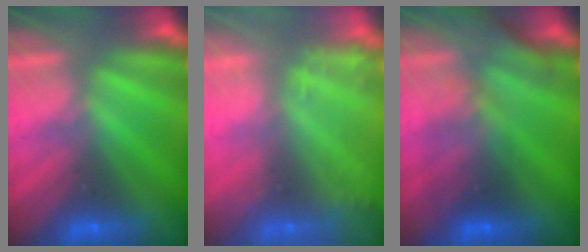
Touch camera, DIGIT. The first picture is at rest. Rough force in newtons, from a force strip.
{"total": 1.8}
{"total": 2.8}